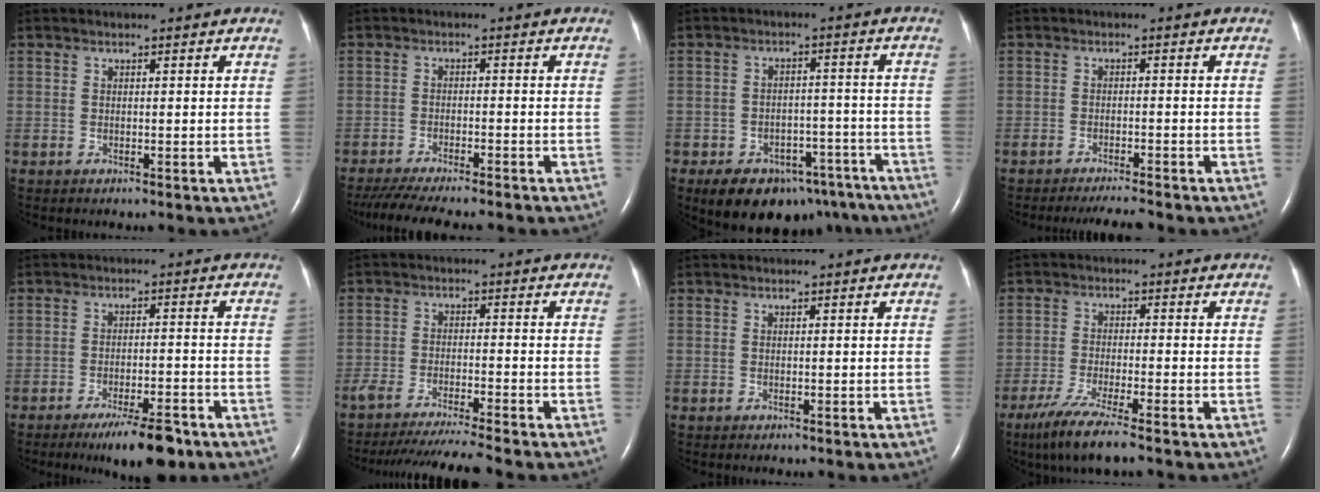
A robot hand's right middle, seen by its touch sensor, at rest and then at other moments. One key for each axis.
{"total": 14.0, "fx": -12.2, "fy": 1.7, "fz": 6.6, "tx": -0.116, "ty": -0.028, "tz": -0.173}
{"total": 15.3, "fx": -11.1, "fy": 8.3, "fz": 6.5, "tx": -0.089, "ty": 0.017, "tz": -0.140}
{"total": 4.7, "fx": -4.3, "fy": 0.0, "fz": 1.7, "tx": -0.028, "ty": -0.014, "tz": -0.067}
{"total": 7.9, "fx": -5.6, "fy": 1.5, "fz": 5.4, "tx": -0.084, "ty": -0.011, "tz": -0.085}
{"total": 11.6, "fx": -10.5, "fy": -1.4, "fz": 4.8, "tx": -0.057, "ty": -0.028, "tz": -0.169}
{"total": 0.0}
{"total": 7.7, "fx": -5.6, "fy": -0.1, "fz": 5.2, "tx": -0.100, "ty": -0.024, "tz": -0.100}